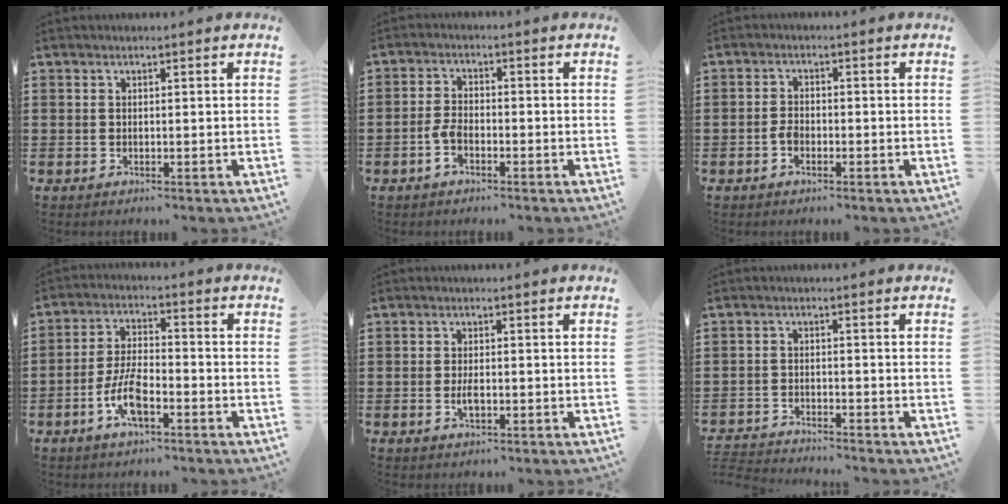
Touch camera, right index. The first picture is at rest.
{"total": 3.2, "force": [-1.6, 1.5, 2.4], "torque": [-0.066, -0.003, -0.036]}
{"total": 2.3, "force": [-1.1, 1.2, 1.7], "torque": [-0.048, -0.003, -0.025]}
{"total": 7.1, "force": [-3.3, 2.5, 5.7], "torque": [-0.134, -0.005, -0.066]}
{"total": 2.4, "force": [-0.6, 0.9, 2.2], "torque": [-0.047, -0.004, -0.011]}
{"total": 3.0, "force": [-3.0, -0.2, -0.1], "torque": [-0.002, -0.003, -0.064]}